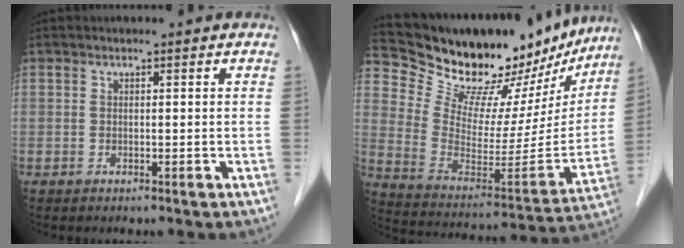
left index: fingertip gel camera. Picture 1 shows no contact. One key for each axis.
{"total": 24.9, "fx": 21.9, "fy": 8.5, "fz": 8.3, "tx": -0.126, "ty": -0.032, "tz": 0.316}